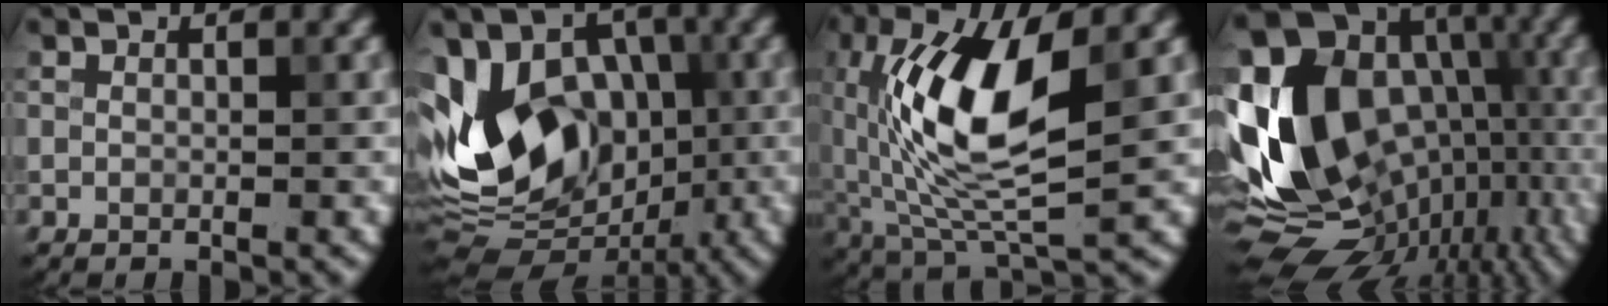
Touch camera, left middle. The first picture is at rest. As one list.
[{"total": 12.6, "force": [-0.7, 9.1, 8.6], "torque": [-0.153, 0.012, -0.029]}, {"total": 10.7, "force": [0.8, 4.1, 9.9], "torque": [-0.191, 0.003, 0.014]}, {"total": 16.9, "force": [-0.8, 12.6, 11.3], "torque": [-0.199, -0.011, 0.012]}]